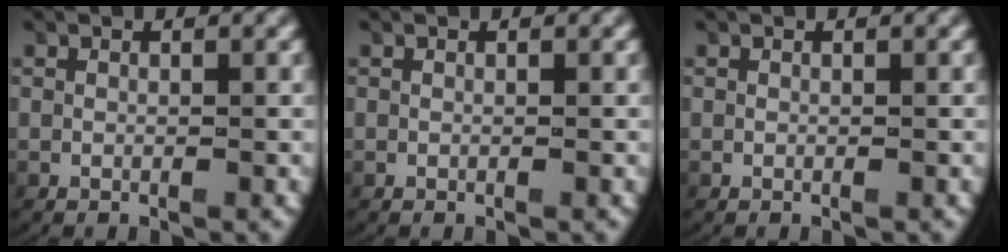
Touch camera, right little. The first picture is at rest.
{"total": 0.0}
{"total": 0.0}